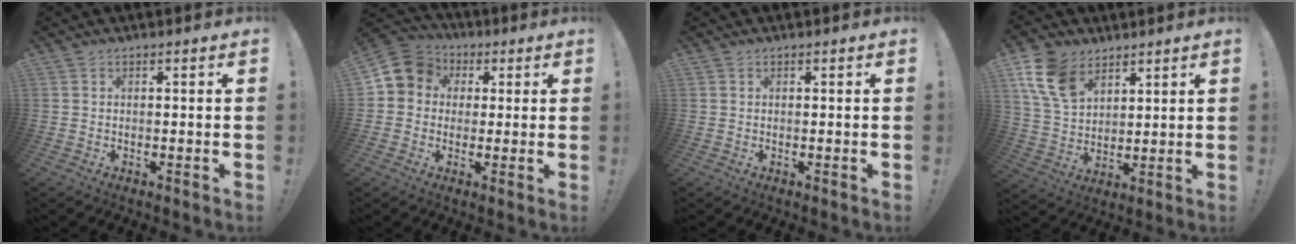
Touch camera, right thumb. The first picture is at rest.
{"total": 8.9, "force": [1.9, 8.1, 3.3], "torque": [-0.050, 0.003, 0.038]}
{"total": 0.0}
{"total": 13.2, "force": [7.6, 8.3, 6.8], "torque": [-0.132, -0.026, 0.153]}